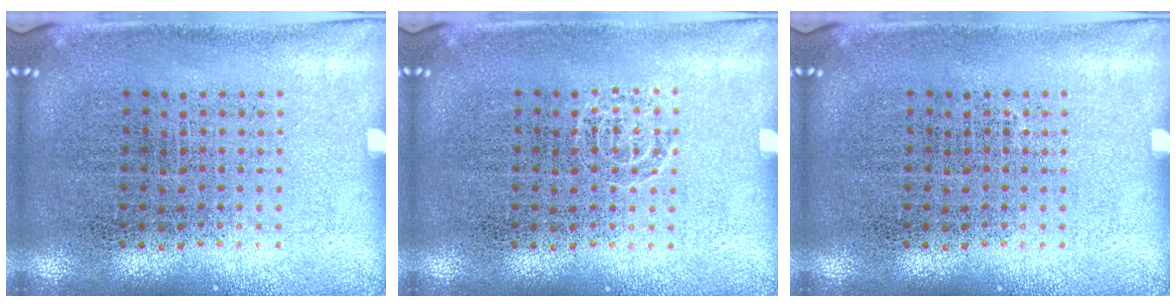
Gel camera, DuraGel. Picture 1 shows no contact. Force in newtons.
{"total": 0.8, "press": 0.8, "slide": 0.1}
{"total": 0.0}